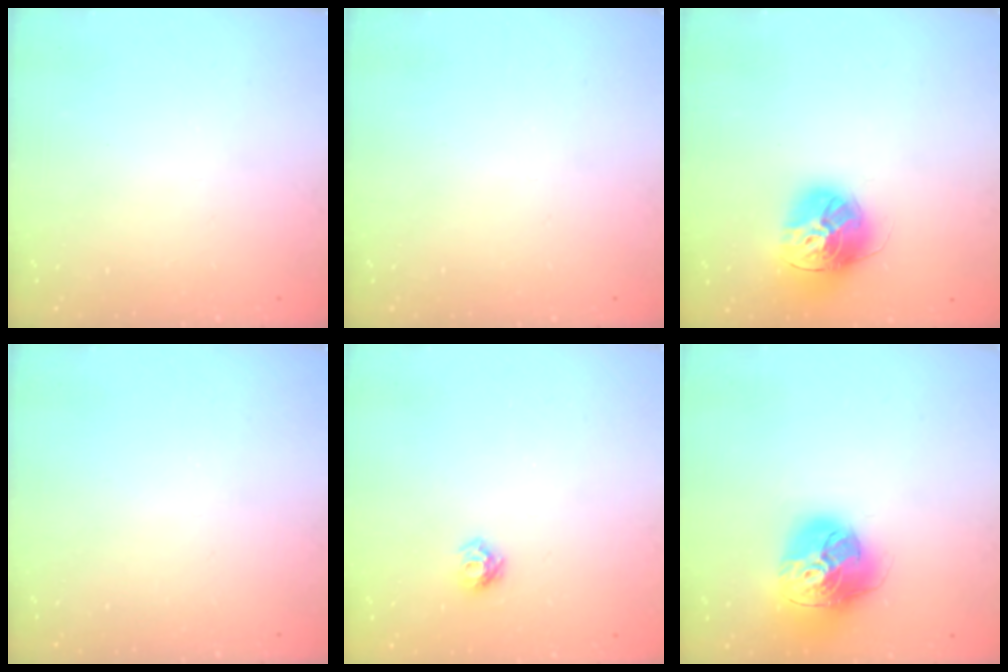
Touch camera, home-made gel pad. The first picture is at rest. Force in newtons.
{"total": 0.0}
{"total": 15.6, "press": 15.5, "slide": 1.4}
{"total": 0.0}
{"total": 4.9, "press": 4.8, "slide": 0.6}
{"total": 18.6, "press": 18.5, "slide": 1.9}